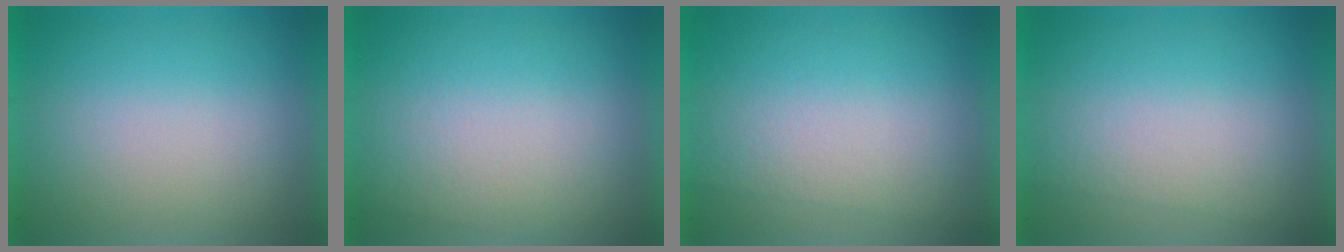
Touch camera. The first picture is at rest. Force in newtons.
{"total": 2.6}
{"total": 2.8}
{"total": 2.0}